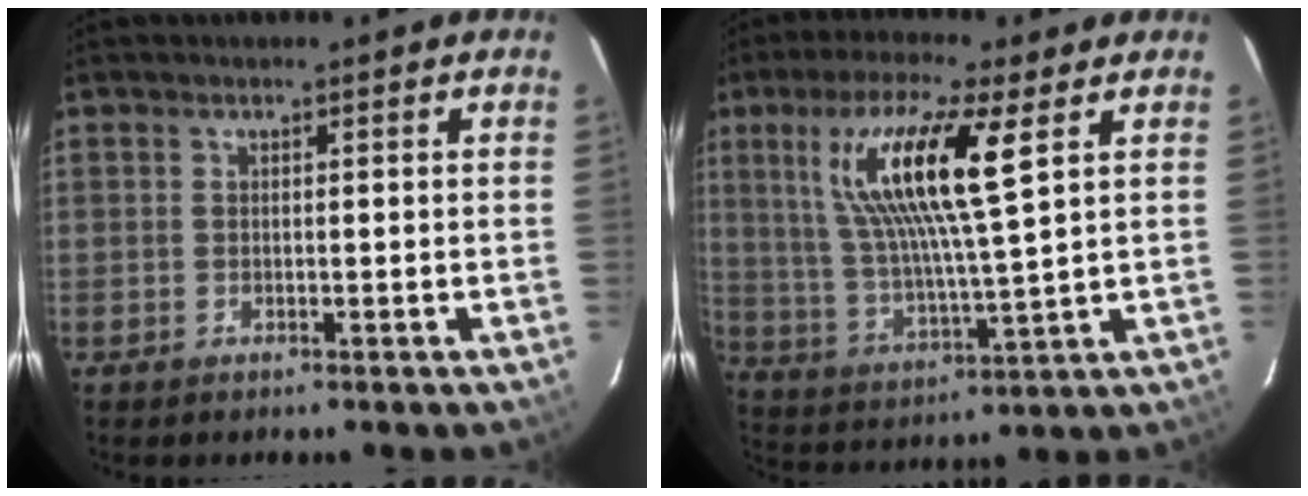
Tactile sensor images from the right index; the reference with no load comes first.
{"total": 16.0, "force": [6.5, 1.8, 14.5], "torque": [-0.271, 0.005, 0.127]}